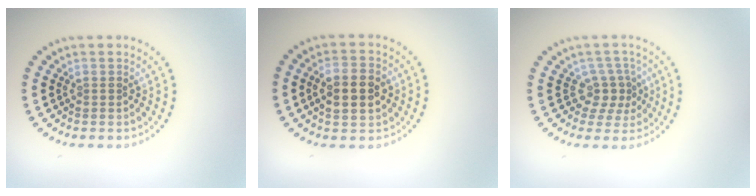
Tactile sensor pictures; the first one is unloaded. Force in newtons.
{"total": 3.9, "press": 3.9, "slide": 0.3}
{"total": 2.5, "press": 1.8, "slide": 1.8}